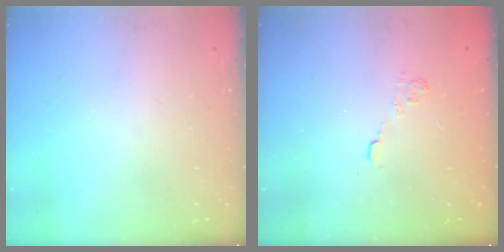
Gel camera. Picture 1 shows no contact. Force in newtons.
{"total": 3.0, "press": 2.6, "slide": 1.4}